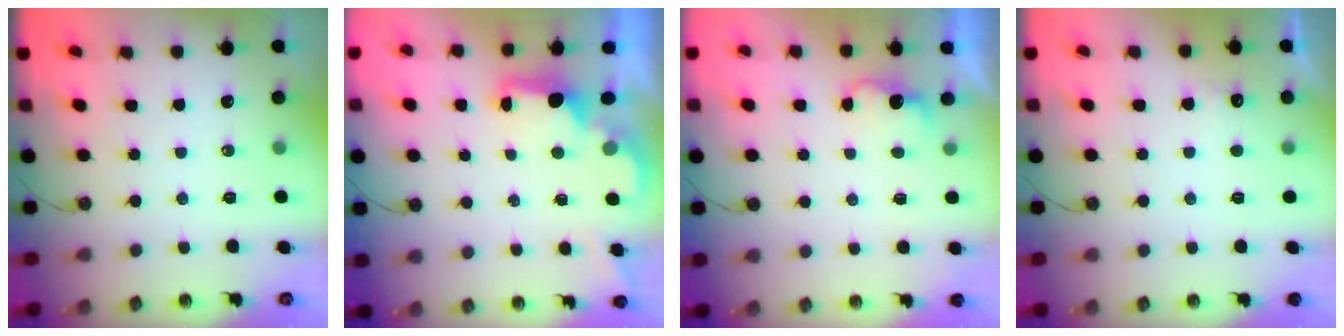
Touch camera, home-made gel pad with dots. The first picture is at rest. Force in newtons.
{"total": 2.4, "press": 2.3, "slide": 0.8}
{"total": 2.9, "press": 2.8, "slide": 0.8}
{"total": 5.0, "press": 4.9, "slide": 1.3}